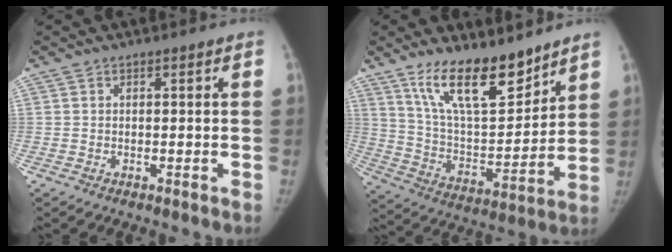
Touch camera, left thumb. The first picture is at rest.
{"total": 17.4, "force": [12.7, 6.1, 10.2], "torque": [-0.130, -0.084, 0.232]}